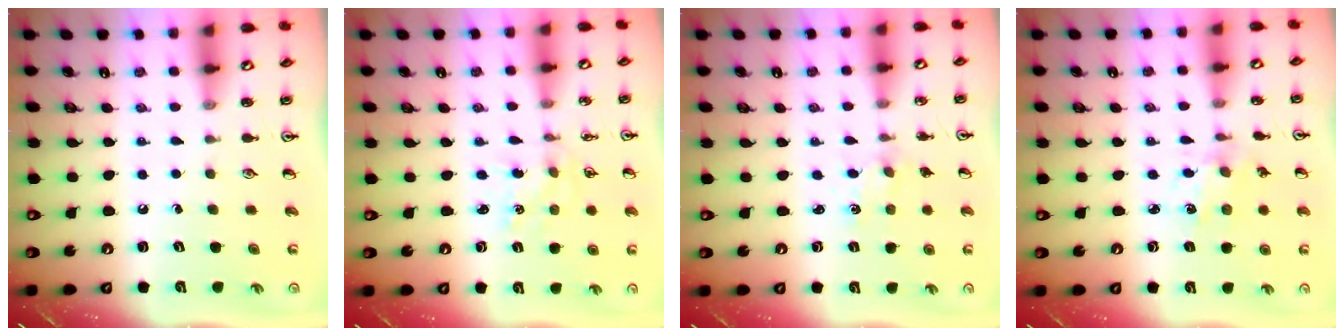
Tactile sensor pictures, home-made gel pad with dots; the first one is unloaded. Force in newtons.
{"total": 1.5, "press": 1.5, "slide": 0.2}
{"total": 0.7, "press": 0.7, "slide": 0.1}
{"total": 1.6, "press": 1.6, "slide": 0.2}